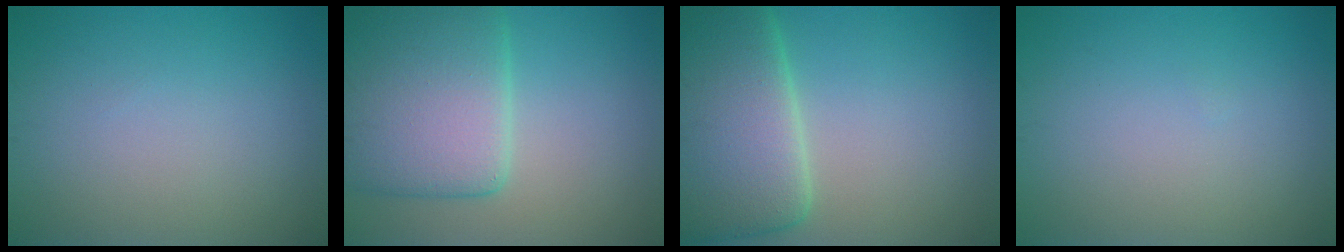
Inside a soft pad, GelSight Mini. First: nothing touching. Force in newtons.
{"total": 9.0, "press": 9.0, "slide": 0.6}
{"total": 10.1, "press": 10.1, "slide": 0.5}
{"total": 0.0}